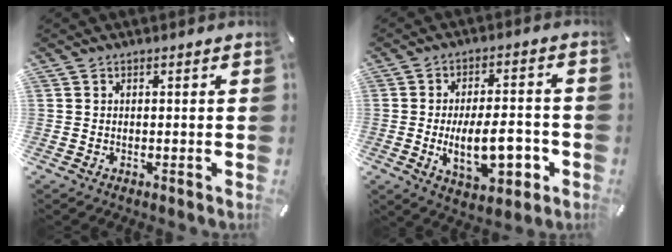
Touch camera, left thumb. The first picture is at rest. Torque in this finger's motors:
{"motor_torque": [0.64, 1.93, 0.70, -0.32, 0.16]}